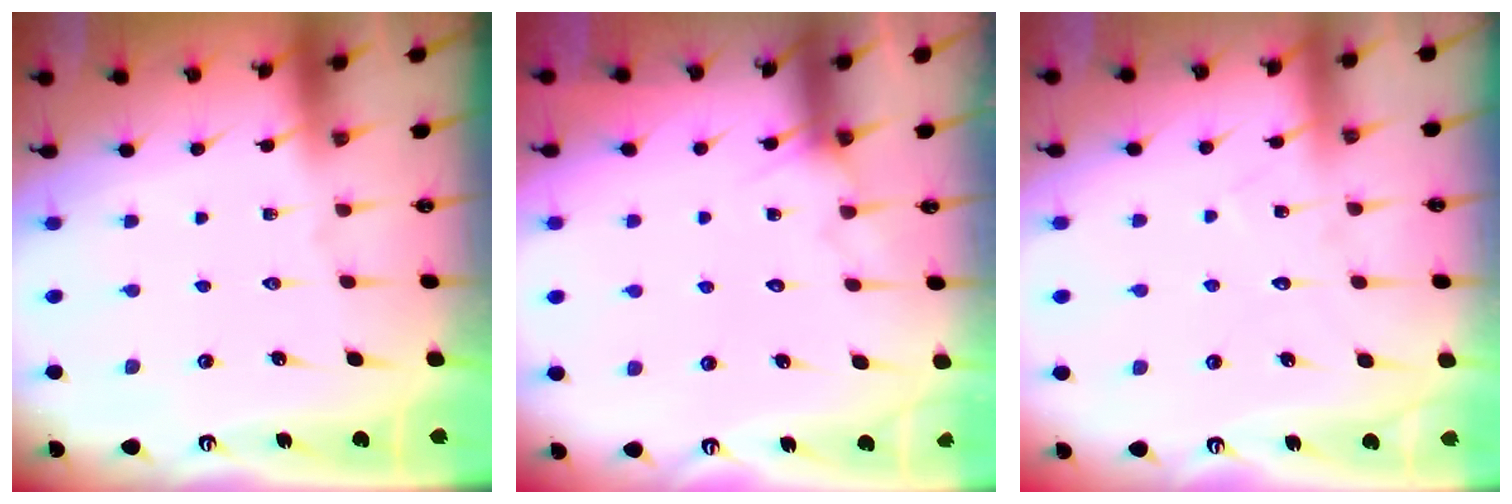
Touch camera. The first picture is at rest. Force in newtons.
{"total": 5.7, "press": 5.7, "slide": 0.4}
{"total": 6.4, "press": 6.4, "slide": 0.1}